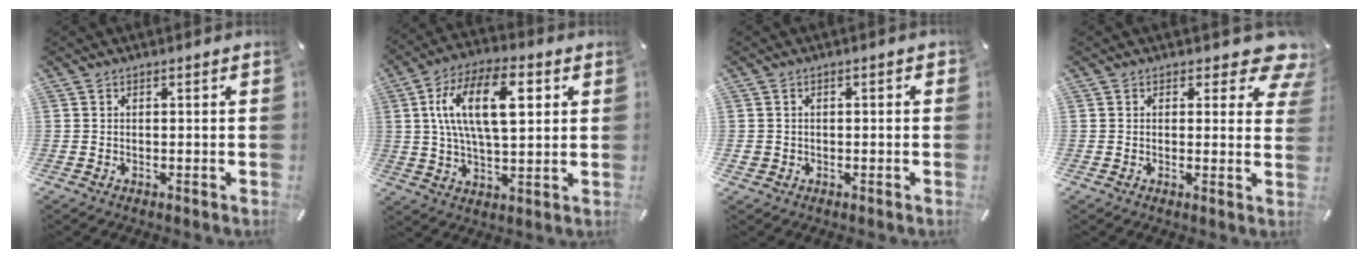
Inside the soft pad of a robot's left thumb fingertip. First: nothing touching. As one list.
[{"total": 16.6, "force": [4.7, 8.1, 13.7], "torque": [-0.256, 0.003, 0.073]}, {"total": 2.2, "force": [-0.7, 2.0, 0.8], "torque": [-0.015, 0.004, -0.015]}, {"total": 7.0, "force": [4.1, 3.6, 4.4], "torque": [-0.039, -0.027, 0.066]}]